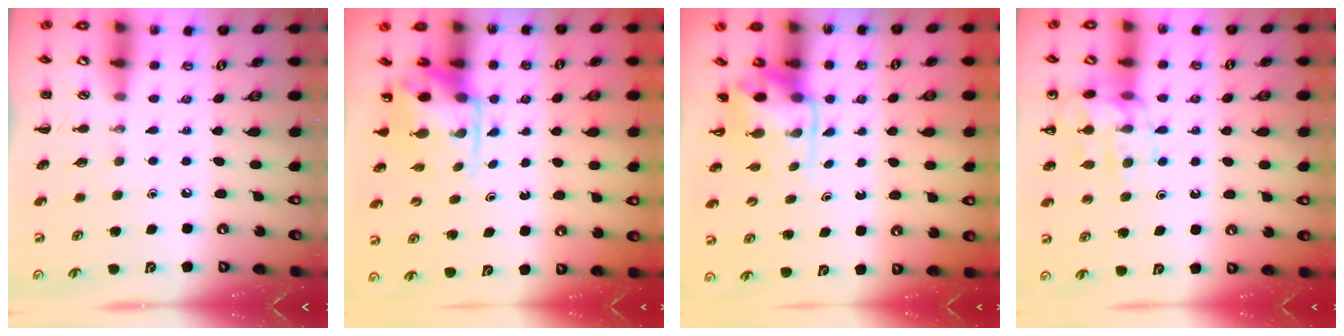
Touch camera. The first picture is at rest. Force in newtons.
{"total": 4.0, "press": 3.9, "slide": 1.0}
{"total": 3.6, "press": 3.5, "slide": 0.8}
{"total": 14.9, "press": 14.7, "slide": 2.6}